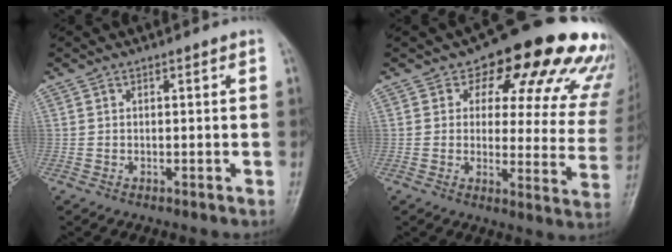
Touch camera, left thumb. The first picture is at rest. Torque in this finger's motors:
{"motor_torque": [1.09, 1.19, 1.37, -1.40, 0.04]}